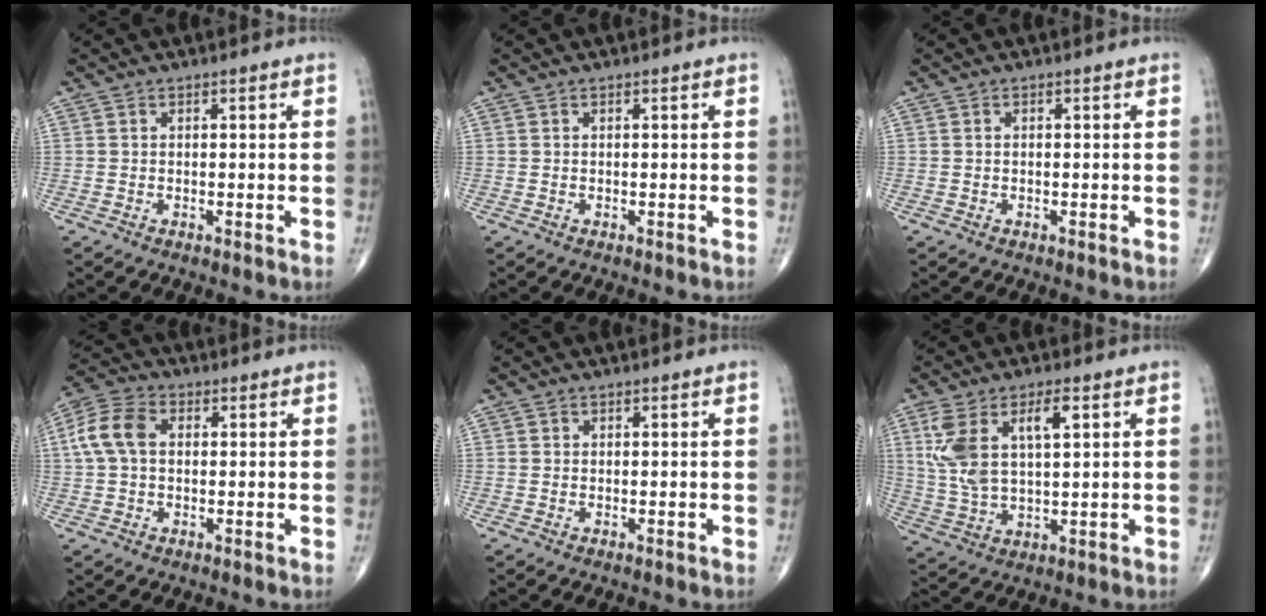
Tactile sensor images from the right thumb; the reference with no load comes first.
{"total": 0.0}
{"total": 0.0}
{"total": 8.0, "force": [1.0, 5.4, 5.8], "torque": [-0.129, 0.023, 0.015]}
{"total": 0.0}
{"total": 11.8, "force": [3.8, 5.2, 9.8], "torque": [-0.206, -0.003, 0.082]}